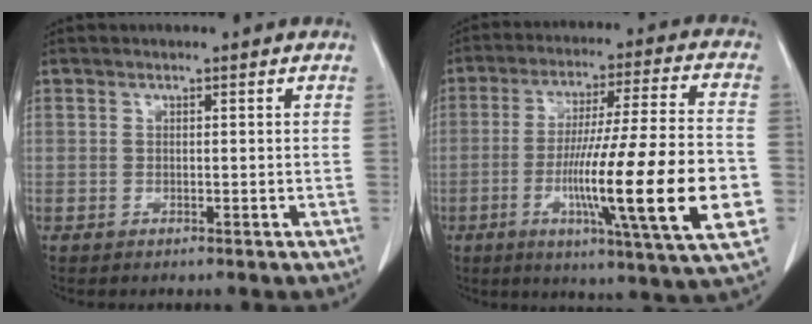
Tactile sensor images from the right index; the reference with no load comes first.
{"total": 22.2, "force": [-5.3, 0.1, 21.6], "torque": [-0.318, -0.019, -0.088]}